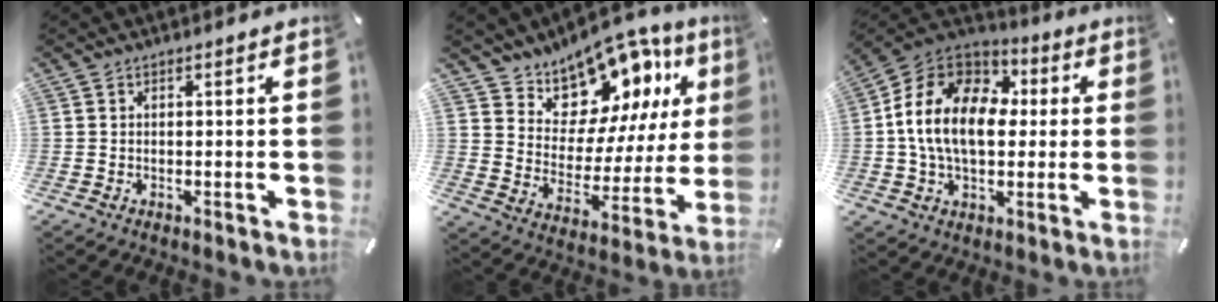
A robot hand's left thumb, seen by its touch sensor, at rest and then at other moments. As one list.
[{"total": 12.2, "force": [9.9, 6.9, 1.4], "torque": [-0.032, -0.112, 0.178]}, {"total": 16.5, "force": [0.4, 11.7, 11.6], "torque": [-0.253, 0.011, 0.003]}]